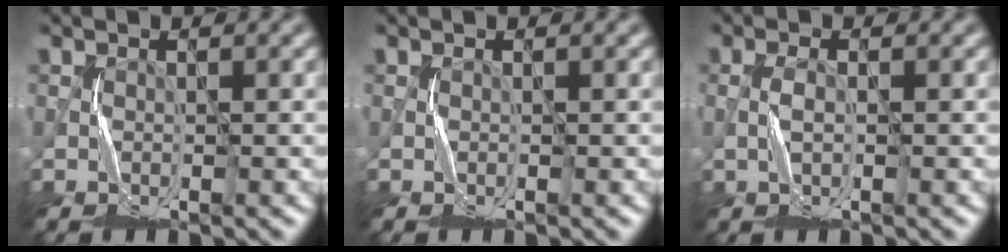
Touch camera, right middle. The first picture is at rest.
{"total": 0.0}
{"total": 0.9, "force": [-0.5, -0.1, 0.7], "torque": [-0.019, 0.003, -0.011]}